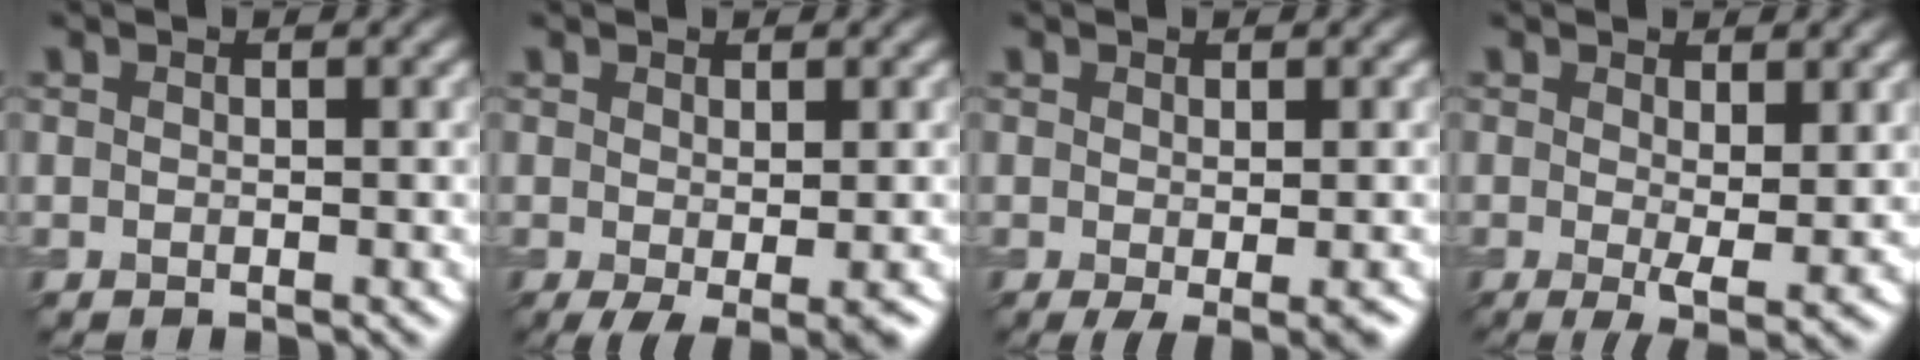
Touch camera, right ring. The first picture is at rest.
{"total": 2.6, "force": [-0.7, 0.5, 2.4], "torque": [-0.041, -0.011, -0.009]}
{"total": 2.2, "force": [-0.6, 0.4, 2.1], "torque": [-0.035, -0.010, -0.007]}
{"total": 3.2, "force": [0.3, 0.7, 3.1], "torque": [-0.051, -0.015, 0.007]}